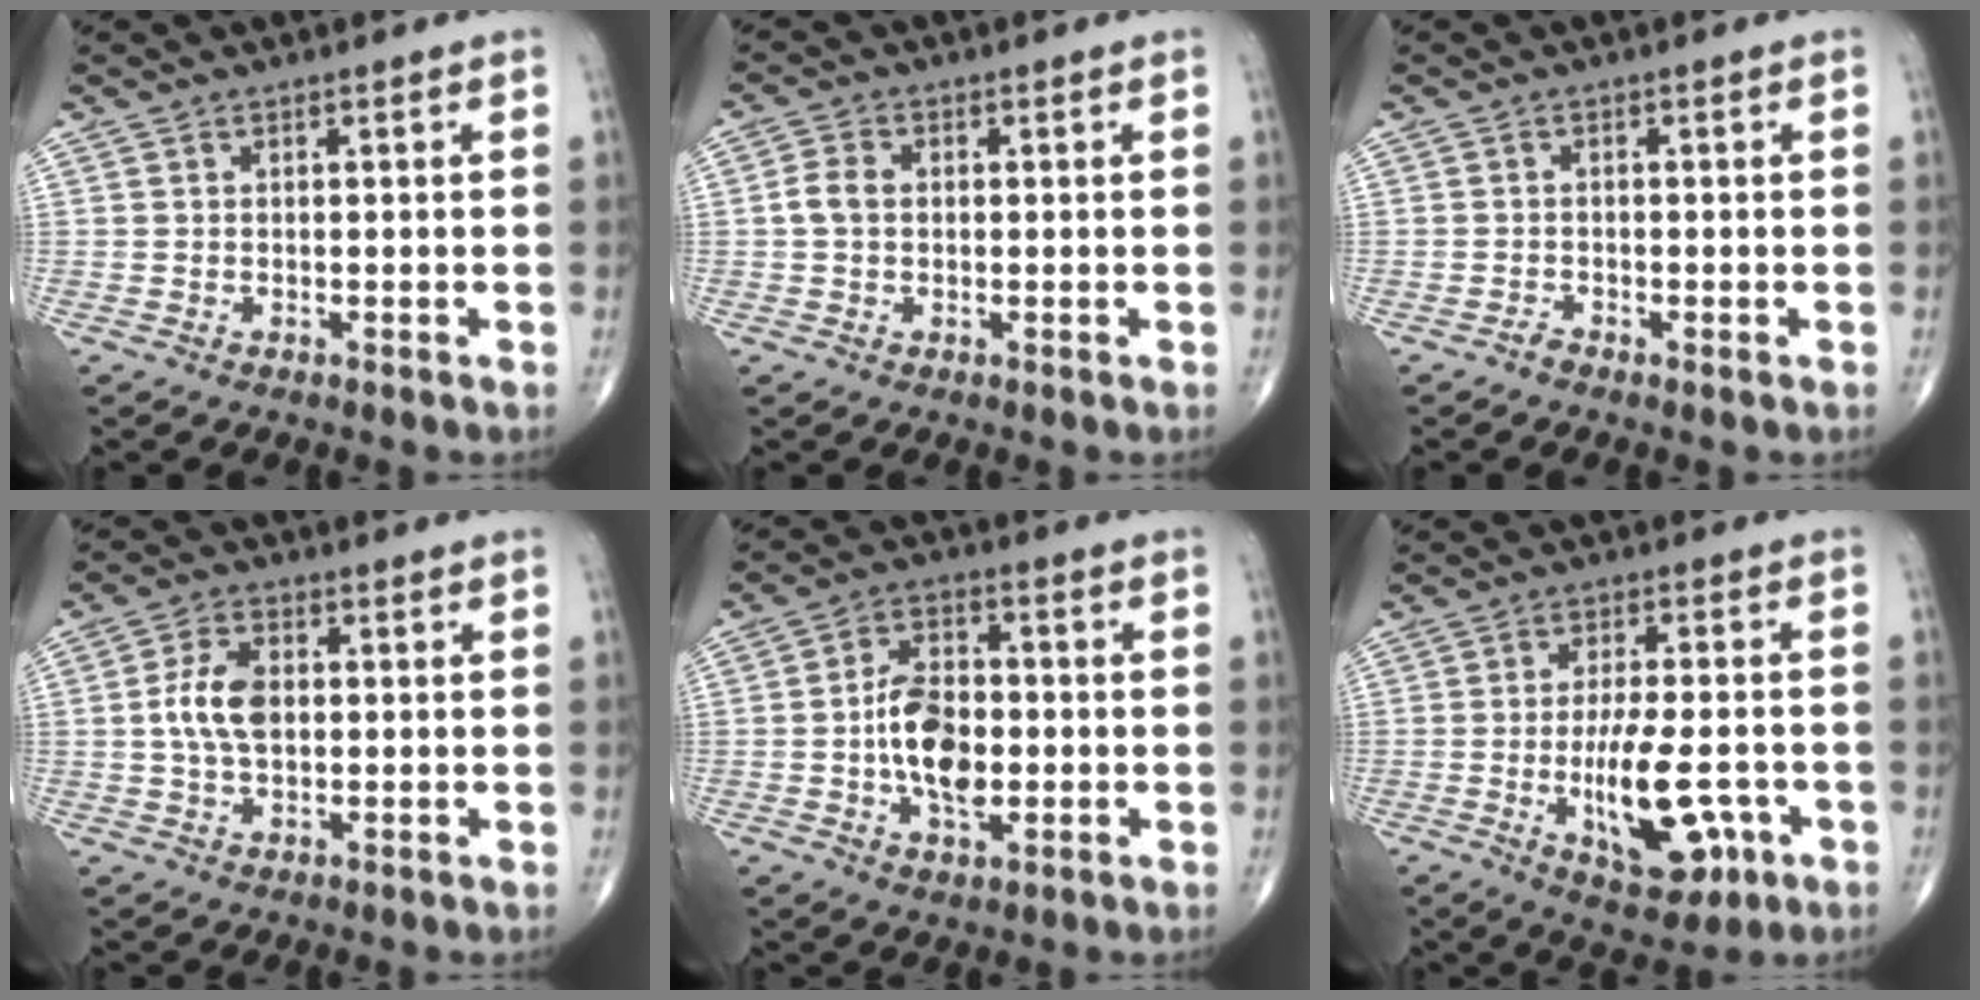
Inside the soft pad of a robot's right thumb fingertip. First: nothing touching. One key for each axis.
{"total": 3.3, "fx": 0.0, "fy": 2.4, "fz": 2.2, "tx": -0.045, "ty": 0.009, "tz": -0.006}
{"total": 0.9, "fx": -0.8, "fy": 0.2, "fz": 0.3, "tx": -0.006, "ty": -0.001, "tz": -0.020}
{"total": 7.0, "fx": 0.4, "fy": 4.4, "fz": 5.5, "tx": -0.100, "ty": 0.006, "tz": 0.005}
{"total": 11.2, "fx": -1.4, "fy": 6.4, "fz": 9.0, "tx": -0.141, "ty": 0.014, "tz": -0.029}
{"total": 13.3, "fx": -3.8, "fy": 5.5, "fz": 11.5, "tx": -0.176, "ty": 0.007, "tz": -0.051}